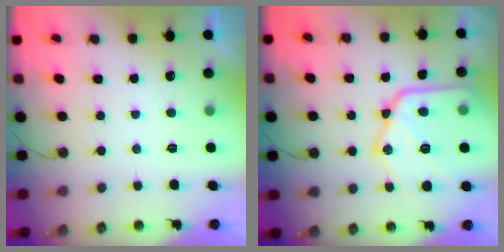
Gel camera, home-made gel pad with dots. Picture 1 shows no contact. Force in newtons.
{"total": 23.6, "press": 23.5, "slide": 2.3}